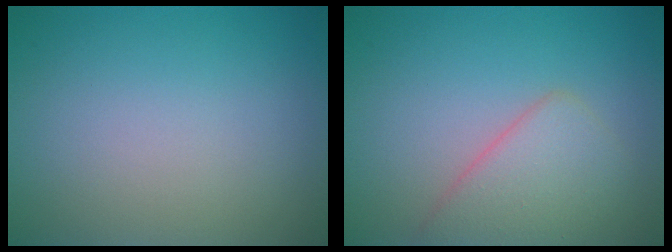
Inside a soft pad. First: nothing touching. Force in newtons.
{"total": 3.9, "press": 3.9, "slide": 0.2}